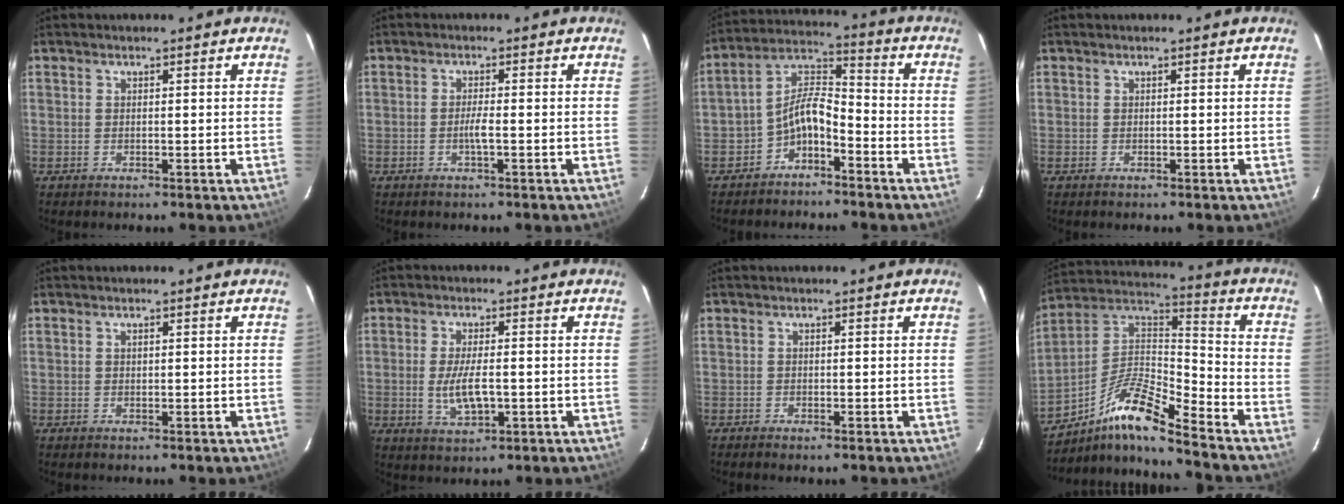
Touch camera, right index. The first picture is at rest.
{"total": 2.2, "force": [-0.7, 0.1, 2.1], "torque": [-0.039, 0.002, -0.012]}
{"total": 7.8, "force": [-4.6, 3.8, 5.0], "torque": [-0.109, 0.029, -0.083]}
{"total": 0.0}
{"total": 0.6, "force": [0.2, 0.4, 0.4], "torque": [-0.004, 0.004, 0.005]}
{"total": 6.7, "force": [-1.1, 2.4, 6.2], "torque": [-0.122, -0.007, -0.014]}
{"total": 1.7, "force": [-1.2, 0.7, 1.0], "torque": [-0.022, -0.005, -0.020]}
{"total": 13.8, "force": [-9.9, 1.6, 9.5], "torque": [-0.185, 0.013, -0.200]}